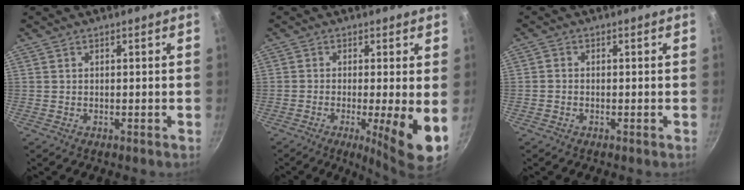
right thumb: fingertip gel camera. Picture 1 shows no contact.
{"total": 9.4, "force": [-1.8, 1.0, 9.1], "torque": [-0.141, -0.012, -0.027]}
{"total": 1.1, "force": [-0.7, 0.7, 0.4], "torque": [-0.009, 0.005, -0.017]}